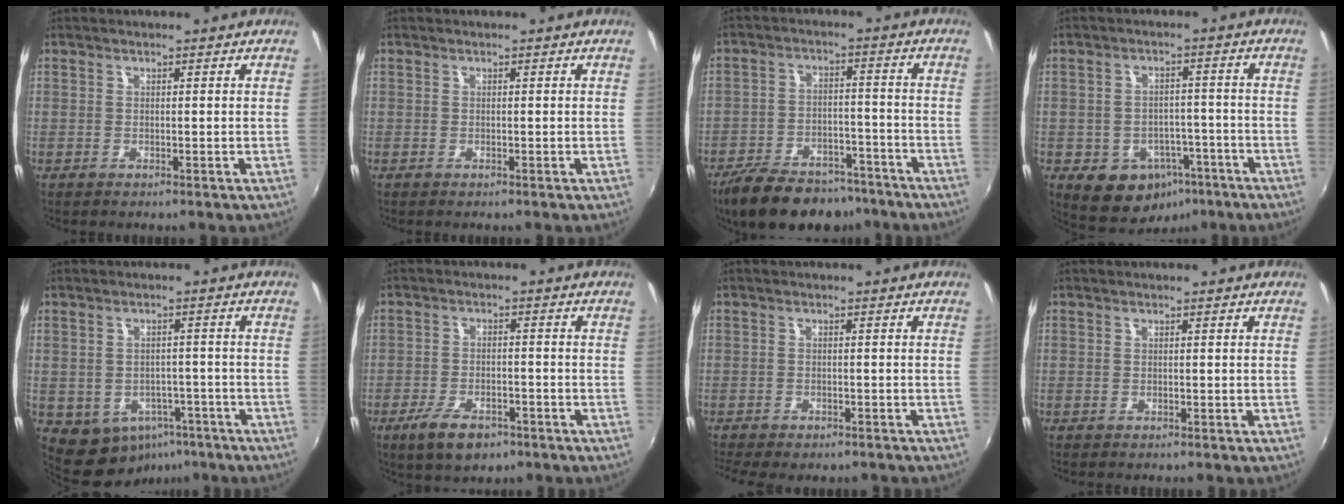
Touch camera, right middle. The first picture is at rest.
{"total": 0.0}
{"total": 17.0, "force": [-13.4, 7.3, 7.6], "torque": [-0.163, -0.003, -0.196]}
{"total": 10.9, "force": [-5.6, 8.2, 4.3], "torque": [-0.087, 0.022, -0.052]}
{"total": 8.7, "force": [-4.7, 6.7, 3.0], "torque": [-0.071, 0.005, -0.044]}
{"total": 7.9, "force": [-5.2, 3.5, 4.8], "torque": [-0.115, -0.012, -0.086]}
{"total": 8.3, "force": [-7.1, 2.4, 3.7], "torque": [-0.088, -0.028, -0.108]}
{"total": 0.7, "force": [-0.7, 0.1, 0.2], "torque": [-0.005, -0.004, -0.012]}